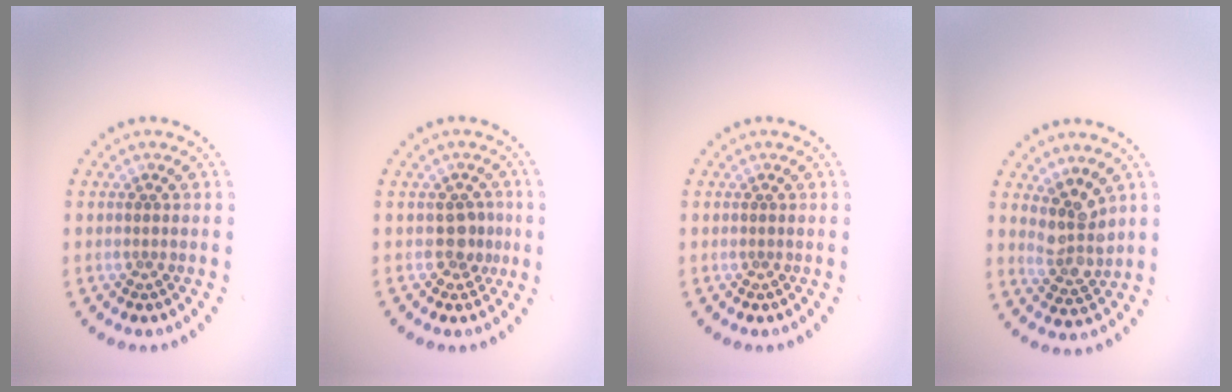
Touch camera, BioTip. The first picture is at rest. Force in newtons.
{"total": 1.8, "press": 1.5, "slide": 1.0}
{"total": 0.0}
{"total": 3.3, "press": 2.9, "slide": 1.7}